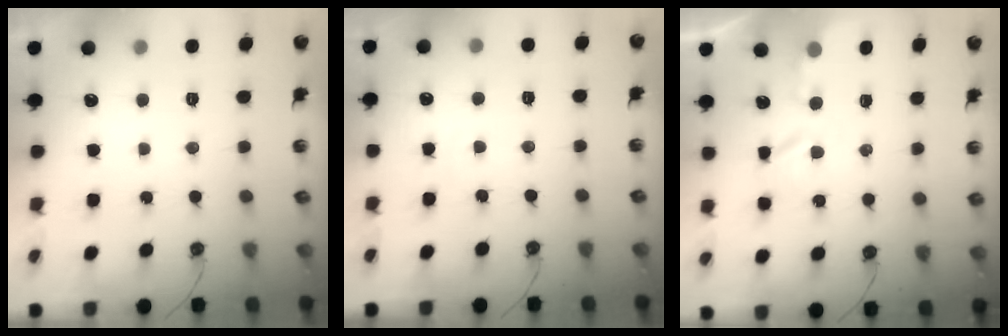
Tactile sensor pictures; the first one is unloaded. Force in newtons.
{"total": 2.7, "press": 2.6, "slide": 0.4}
{"total": 5.0, "press": 5.0, "slide": 0.5}